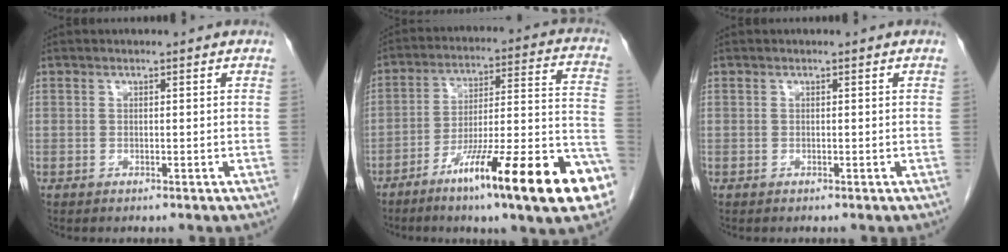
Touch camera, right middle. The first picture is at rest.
{"total": 22.7, "force": [-12.3, 1.4, 19.0], "torque": [-0.218, -0.008, -0.193]}
{"total": 0.0}